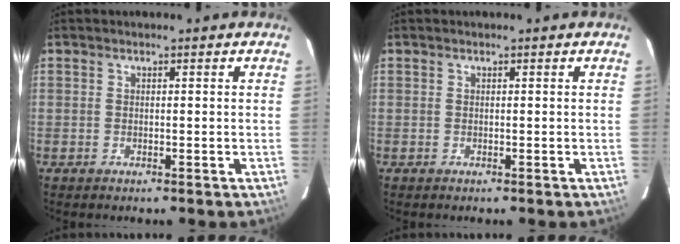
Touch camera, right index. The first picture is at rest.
{"total": 0.0}